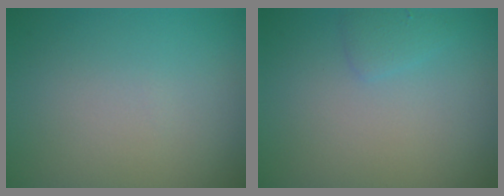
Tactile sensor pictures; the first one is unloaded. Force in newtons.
{"total": 1.1, "press": 1.1, "slide": 0.0}